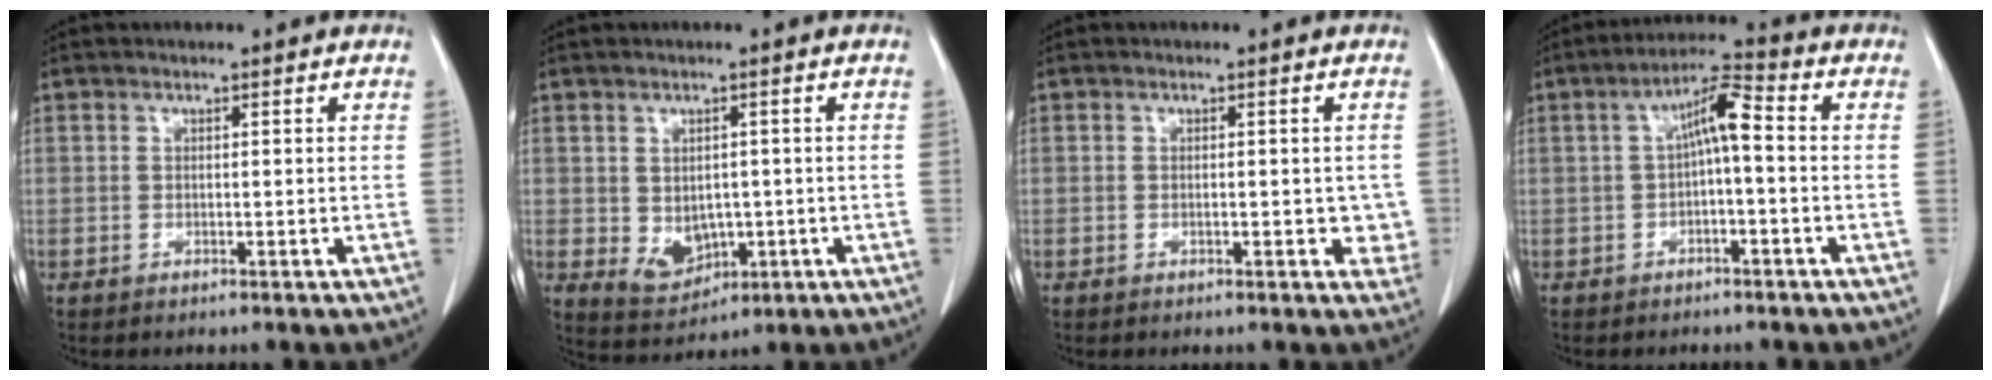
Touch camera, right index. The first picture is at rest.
{"total": 5.5, "force": [-0.7, 4.0, 3.7], "torque": [-0.065, -0.005, 0.008]}
{"total": 3.1, "force": [-0.4, 1.6, 2.7], "torque": [-0.020, -0.001, -0.006]}
{"total": 6.2, "force": [0.1, 1.2, 6.1], "torque": [-0.107, 0.026, 0.000]}